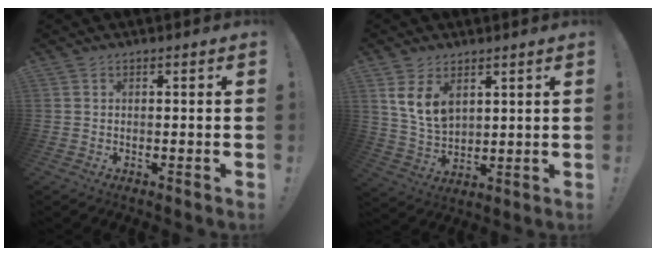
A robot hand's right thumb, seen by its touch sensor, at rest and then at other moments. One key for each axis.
{"total": 9.0, "fx": 4.6, "fy": 5.7, "fz": 5.3, "tx": -0.097, "ty": -0.021, "tz": 0.090}